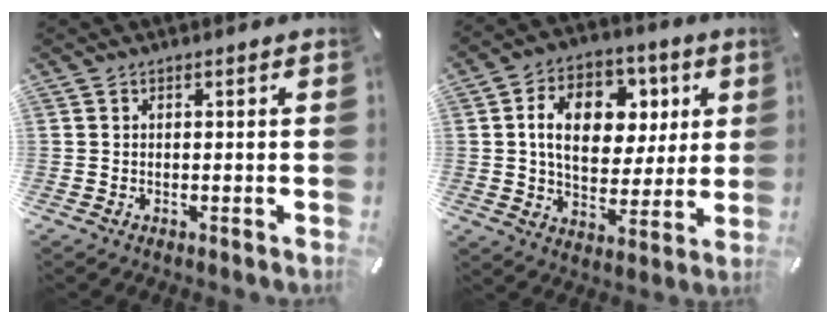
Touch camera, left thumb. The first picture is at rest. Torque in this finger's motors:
{"motor_torque": [0.87, 0.90, 1.41, -1.17, 0.50]}